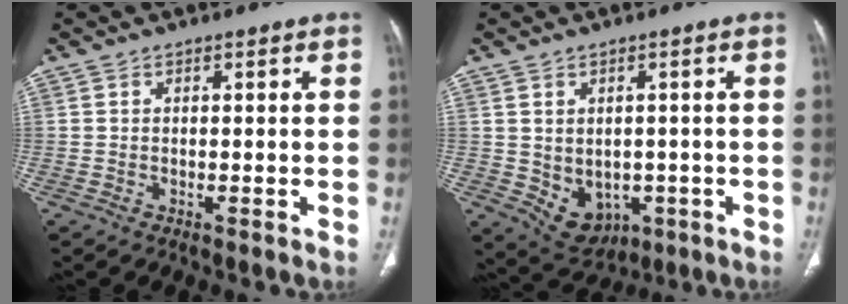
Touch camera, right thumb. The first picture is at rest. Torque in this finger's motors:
{"motor_torque": [-0.63, 0.25, 0.19, 0.71, 0.21]}